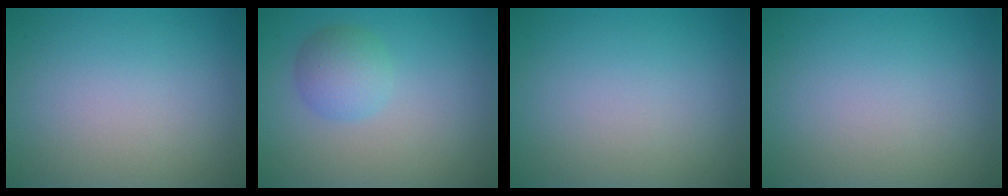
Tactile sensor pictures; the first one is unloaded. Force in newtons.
{"total": 2.8, "press": 2.8, "slide": 0.1}
{"total": 0.0}
{"total": 0.0}